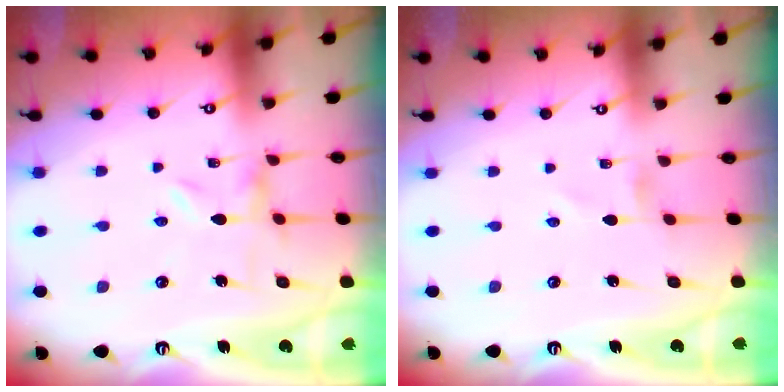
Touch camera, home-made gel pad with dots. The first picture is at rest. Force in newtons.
{"total": 0.0}